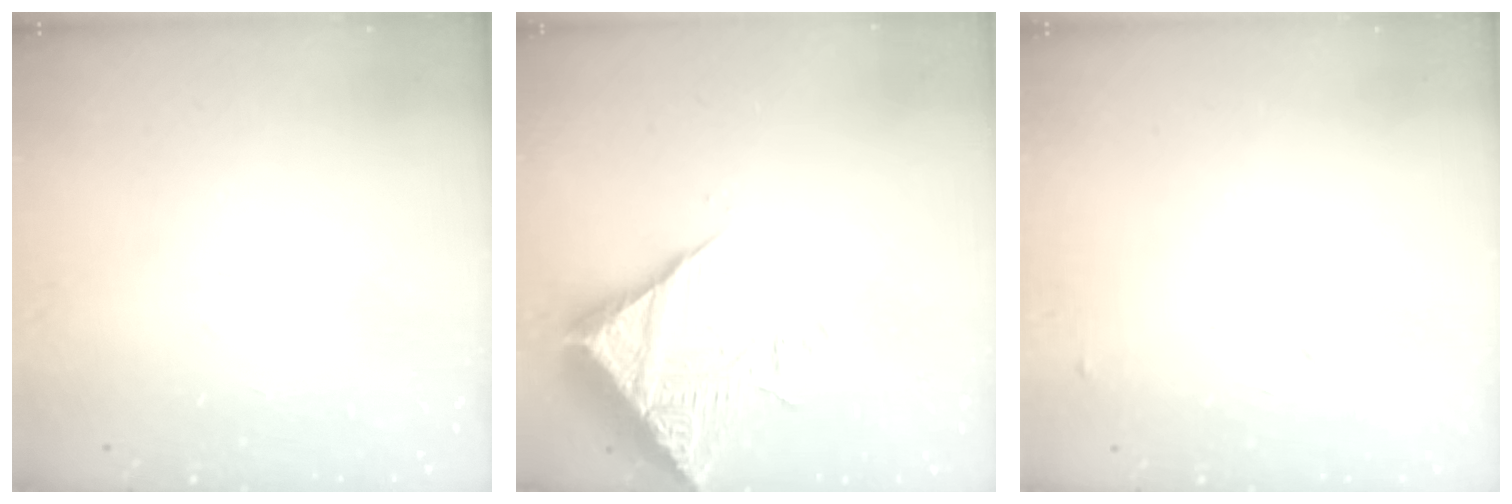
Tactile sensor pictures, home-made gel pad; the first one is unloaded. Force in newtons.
{"total": 10.5, "press": 10.4, "slide": 1.0}
{"total": 8.1, "press": 8.1, "slide": 0.6}